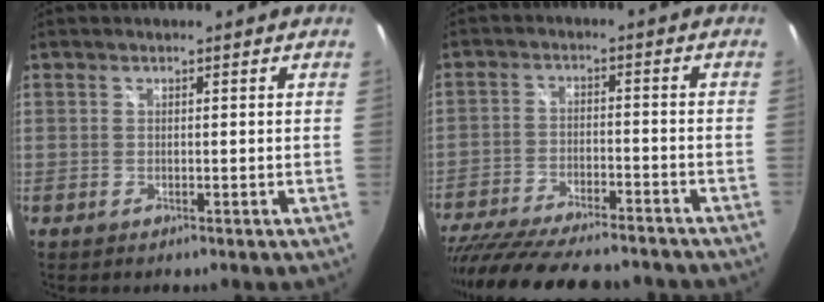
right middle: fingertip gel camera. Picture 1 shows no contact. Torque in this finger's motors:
{"motor_torque": [1.18, -0.96, 0.29, 0.21]}